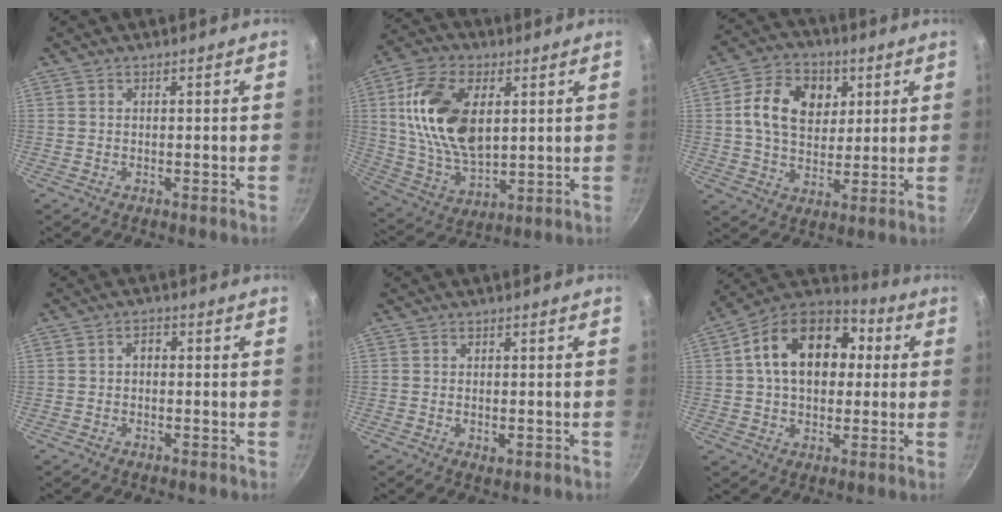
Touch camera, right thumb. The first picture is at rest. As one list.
[{"total": 18.2, "force": [4.1, 10.6, 14.1], "torque": [-0.253, -0.008, 0.082]}, {"total": 13.4, "force": [3.5, 9.9, 8.4], "torque": [-0.119, 0.000, 0.051]}, {"total": 1.8, "force": [-0.2, 1.2, 1.2], "torque": [-0.018, 0.011, -0.004]}, {"total": 1.8, "force": [-0.3, 1.0, 1.4], "torque": [-0.021, -0.003, -0.004]}, {"total": 19.3, "force": [3.5, 13.3, 13.4], "torque": [-0.194, 0.029, 0.041]}]